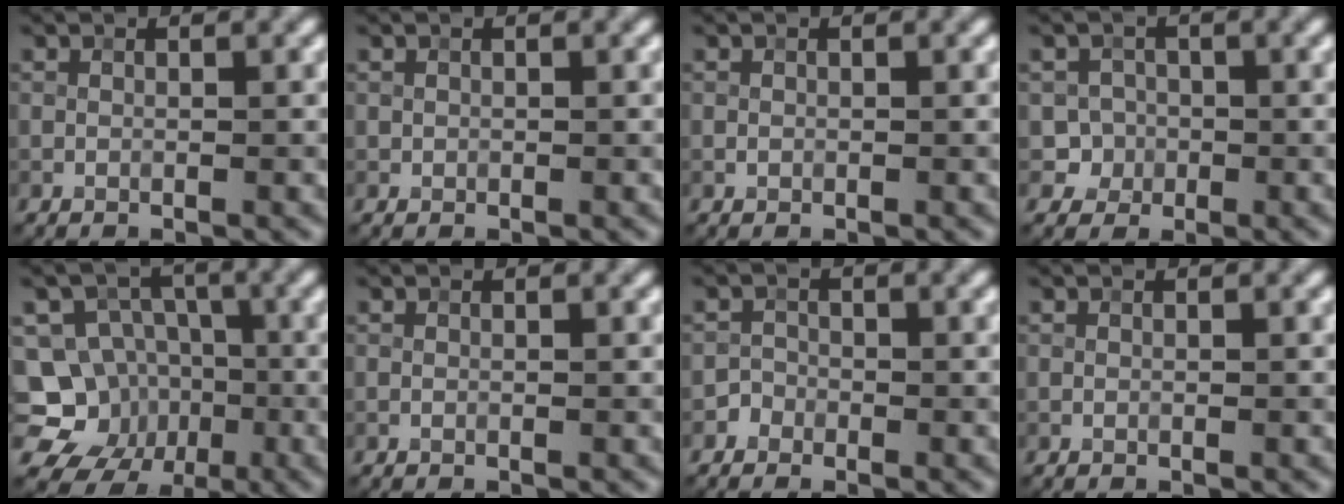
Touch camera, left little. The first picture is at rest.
{"total": 0.5, "force": [0.2, 0.5, 0.0], "torque": [0.002, -0.002, 0.000]}
{"total": 0.0}
{"total": 3.2, "force": [-1.0, 3.1, 0.2], "torque": [0.028, 0.005, -0.025]}
{"total": 12.1, "force": [-4.1, 10.8, 3.8], "torque": [-0.074, -0.014, -0.086]}
{"total": 0.0}
{"total": 1.5, "force": [-1.1, 1.0, -0.3], "torque": [0.019, 0.010, -0.021]}
{"total": 0.0}